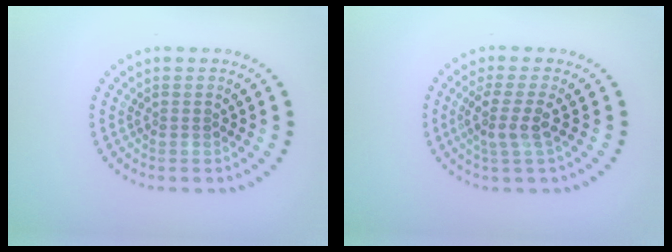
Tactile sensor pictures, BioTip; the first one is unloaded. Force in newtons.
{"total": 2.6, "press": 2.0, "slide": 1.7}